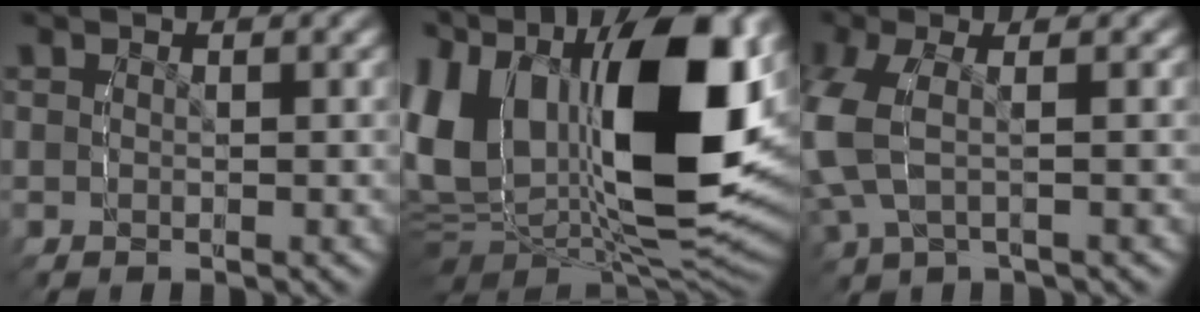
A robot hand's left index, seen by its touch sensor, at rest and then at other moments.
{"total": 22.6, "force": [-0.1, 15.1, 16.8], "torque": [-0.319, -0.041, 0.008]}
{"total": 6.6, "force": [-0.1, 4.7, 4.7], "torque": [-0.128, 0.003, -0.009]}